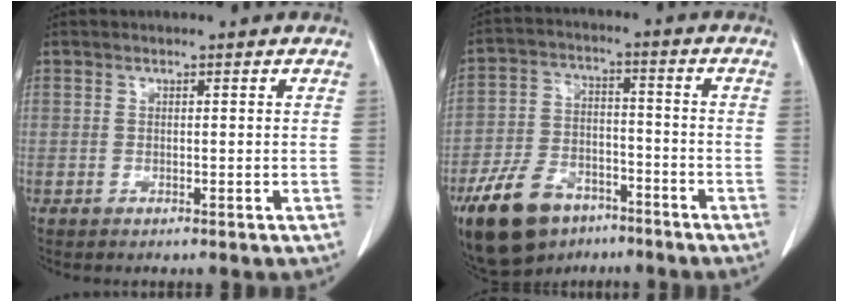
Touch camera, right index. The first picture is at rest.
{"total": 13.7, "force": [-9.2, 7.5, 6.8], "torque": [-0.134, 0.000, -0.157]}